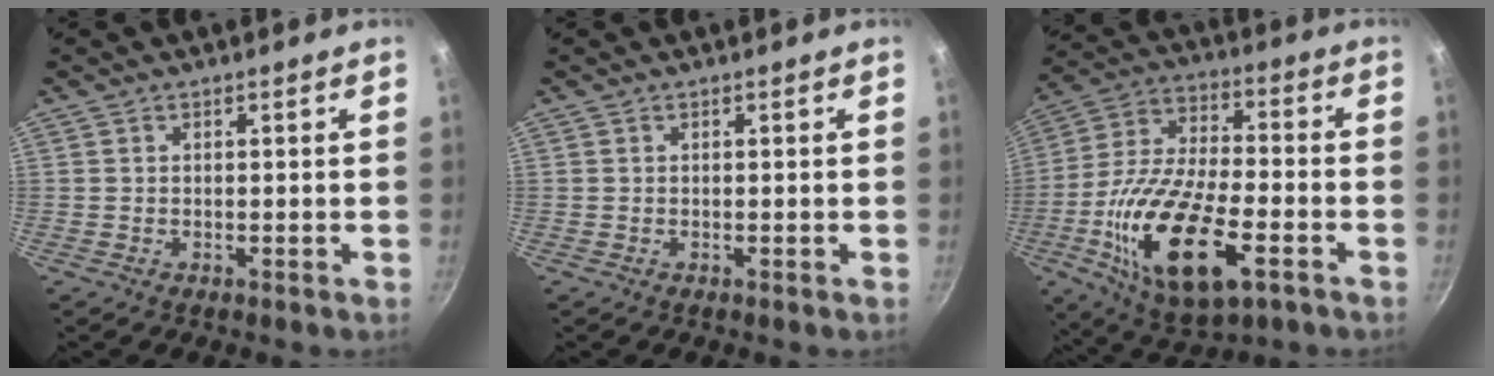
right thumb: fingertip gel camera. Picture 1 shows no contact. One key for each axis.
{"total": 0.0}
{"total": 22.6, "fx": -7.7, "fy": 10.0, "fz": 18.7, "tx": -0.351, "ty": 0.015, "tz": -0.140}